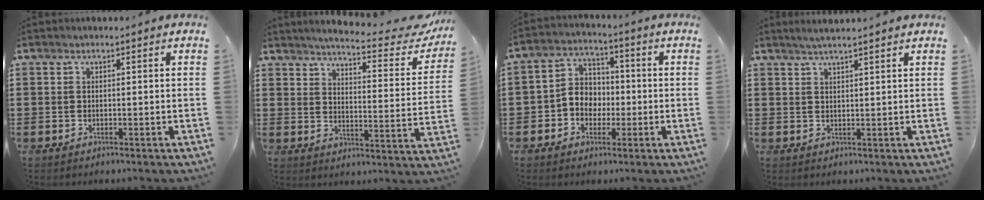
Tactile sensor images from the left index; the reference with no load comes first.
{"total": 5.0, "force": [4.4, -0.3, 2.3], "torque": [-0.060, -0.037, 0.067]}
{"total": 5.7, "force": [-1.5, 5.0, 2.2], "torque": [-0.055, 0.019, -0.032]}
{"total": 2.3, "force": [2.0, -0.2, 1.1], "torque": [-0.024, 0.002, 0.037]}